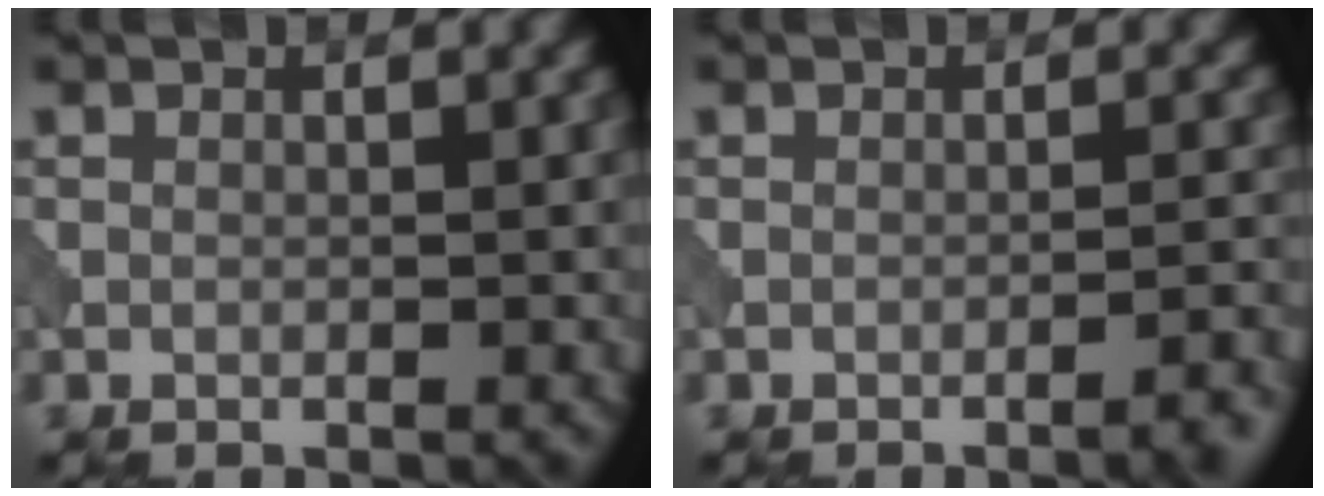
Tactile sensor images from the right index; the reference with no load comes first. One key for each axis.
{"total": 2.6, "fx": -1.9, "fy": 0.5, "fz": 1.8, "tx": -0.018, "ty": 0.014, "tz": -0.034}